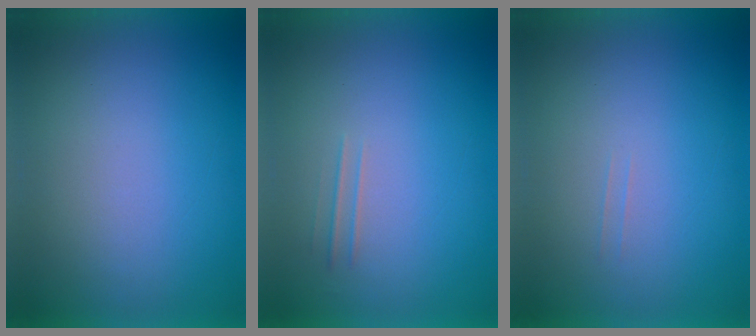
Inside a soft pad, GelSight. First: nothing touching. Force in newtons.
{"total": 1.8}
{"total": 1.2}